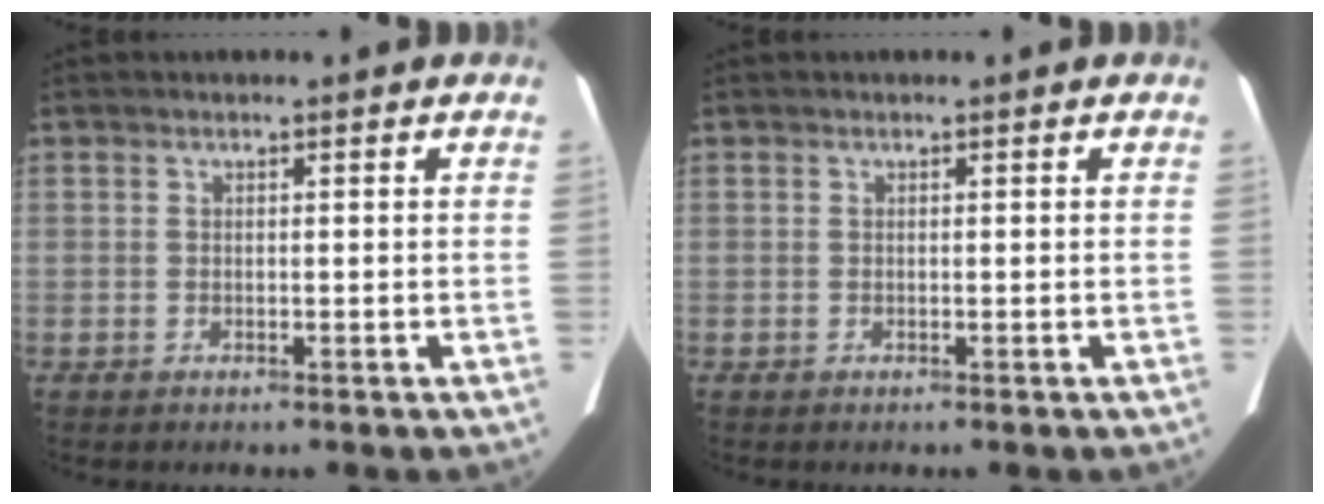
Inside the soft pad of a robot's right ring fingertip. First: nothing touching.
{"total": 0.0}